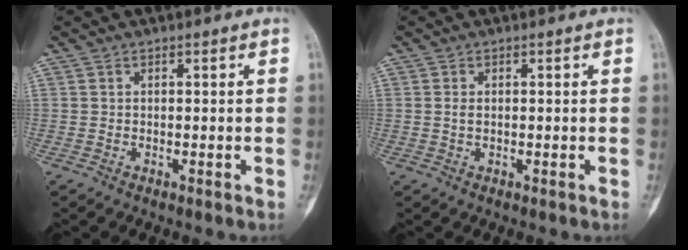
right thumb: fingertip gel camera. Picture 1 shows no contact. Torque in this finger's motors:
{"motor_torque": [-0.42, -0.02, 0.44, -0.08, 0.01]}